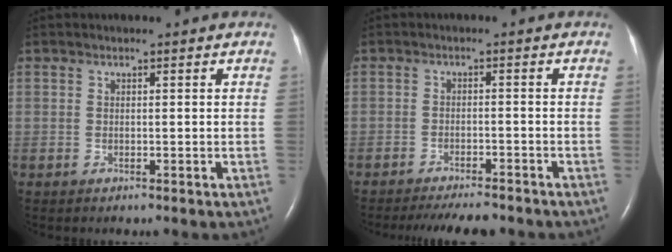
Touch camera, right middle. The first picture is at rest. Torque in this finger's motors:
{"motor_torque": [-0.13, -0.15, 0.11, 0.05]}